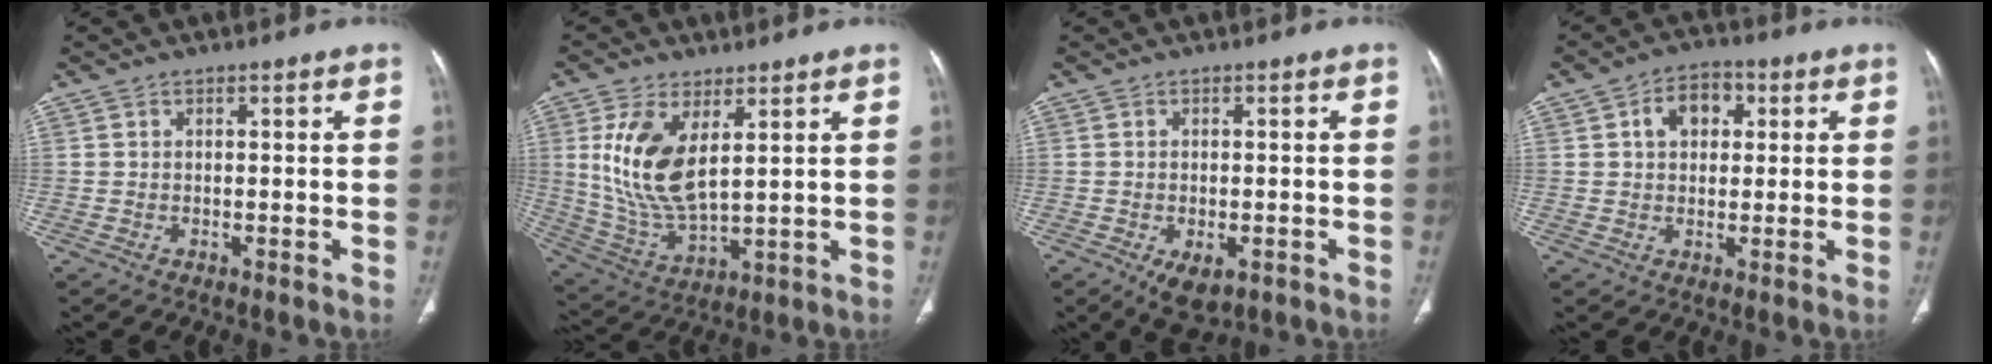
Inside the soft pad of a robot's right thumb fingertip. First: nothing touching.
{"total": 12.8, "force": [4.0, 6.2, 10.5], "torque": [-0.212, -0.022, 0.093]}
{"total": 5.9, "force": [-2.6, 3.2, 4.2], "torque": [-0.058, 0.003, -0.030]}
{"total": 7.0, "force": [2.0, 5.1, 4.4], "torque": [-0.047, 0.008, 0.024]}